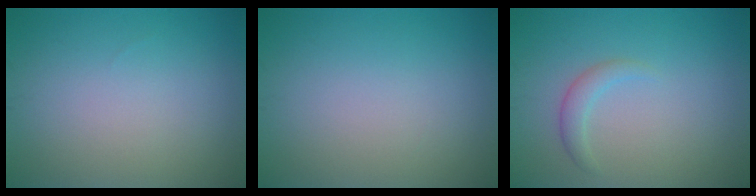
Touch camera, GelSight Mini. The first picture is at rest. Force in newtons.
{"total": 0.0}
{"total": 1.5, "press": 1.5, "slide": 0.2}